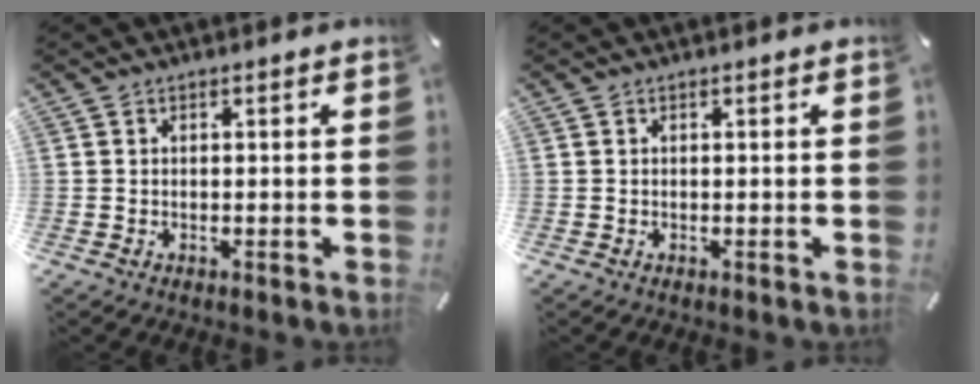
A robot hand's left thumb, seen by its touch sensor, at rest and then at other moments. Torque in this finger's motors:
{"motor_torque": [0.00, 0.00, 0.00, 0.00, 0.00]}